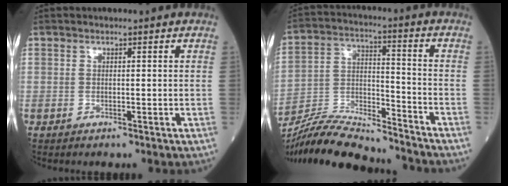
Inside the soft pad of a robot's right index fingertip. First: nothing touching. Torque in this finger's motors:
{"motor_torque": [-0.10, -1.10, 0.27, 0.03]}